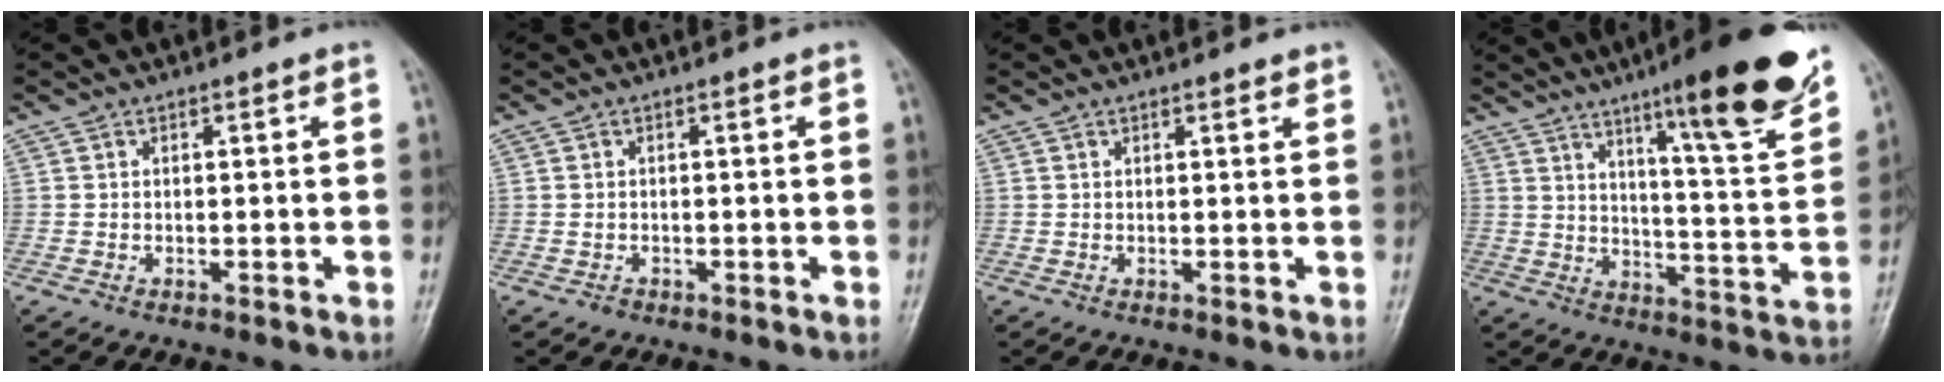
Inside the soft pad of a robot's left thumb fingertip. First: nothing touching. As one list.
[{"total": 0.6, "force": [-0.3, 0.5, 0.2], "torque": [0.001, 0.003, -0.003]}, {"total": 1.1, "force": [0.9, 0.2, 0.6], "torque": [-0.005, -0.003, 0.012]}, {"total": 19.1, "force": [12.1, 2.2, 14.7], "torque": [-0.182, -0.066, 0.179]}]